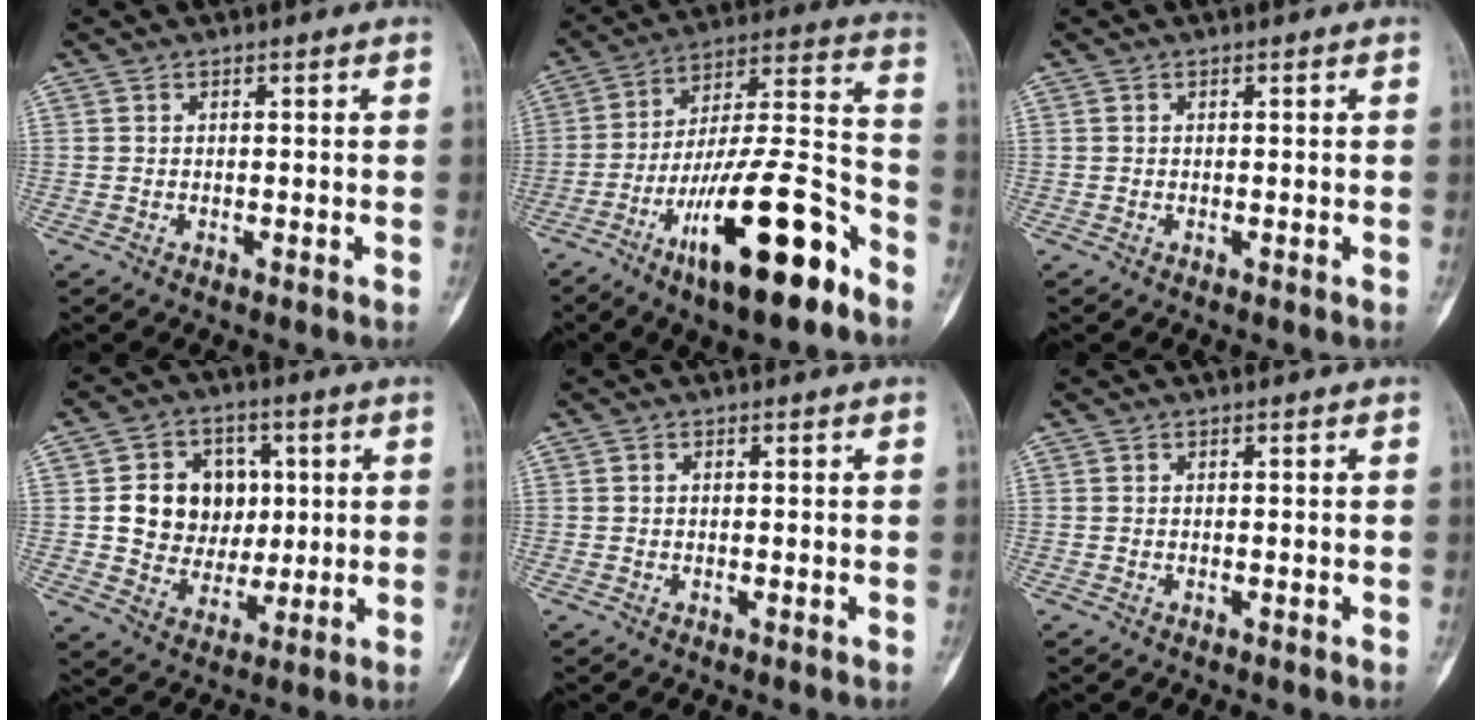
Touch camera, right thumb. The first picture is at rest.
{"total": 22.6, "force": [-12.6, 5.8, 17.9], "torque": [-0.305, 0.073, -0.211]}
{"total": 0.0}
{"total": 12.4, "force": [1.7, 10.8, 6.0], "torque": [-0.043, 0.003, 0.039]}
{"total": 0.0}
{"total": 0.0}